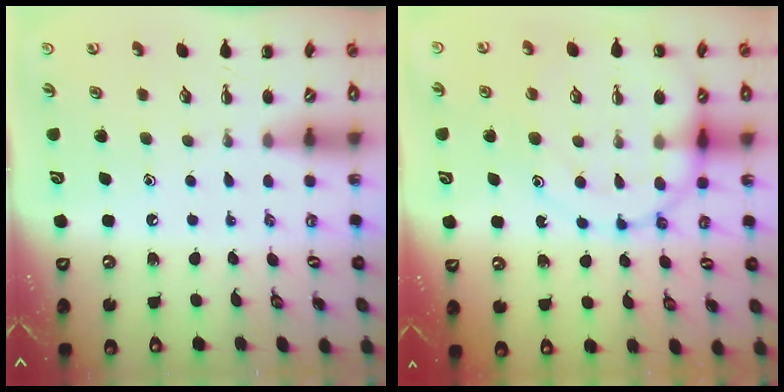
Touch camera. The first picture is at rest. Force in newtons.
{"total": 14.2, "press": 14.0, "slide": 2.4}